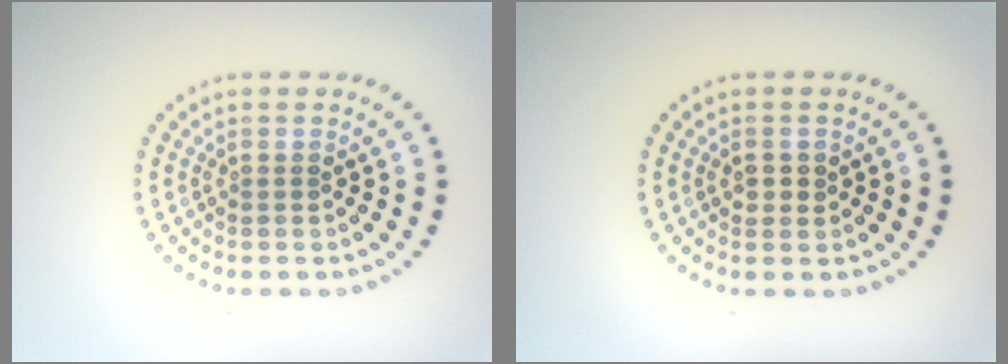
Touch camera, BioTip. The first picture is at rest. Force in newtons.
{"total": 1.0, "press": 1.0, "slide": 0.2}